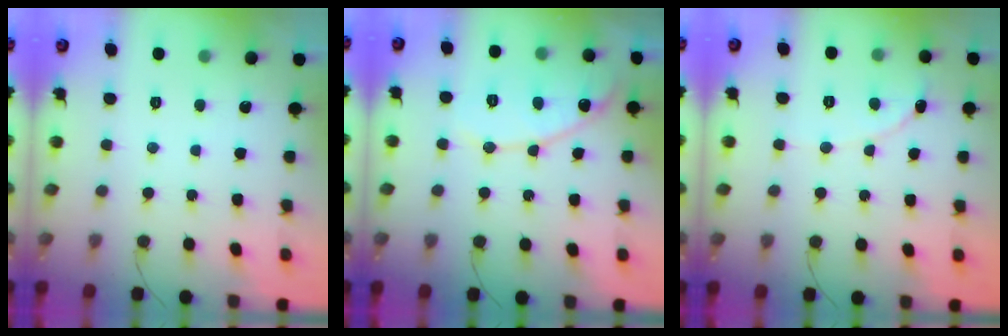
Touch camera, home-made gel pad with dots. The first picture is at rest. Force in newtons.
{"total": 10.4, "press": 10.3, "slide": 0.8}
{"total": 1.7, "press": 1.7, "slide": 0.1}